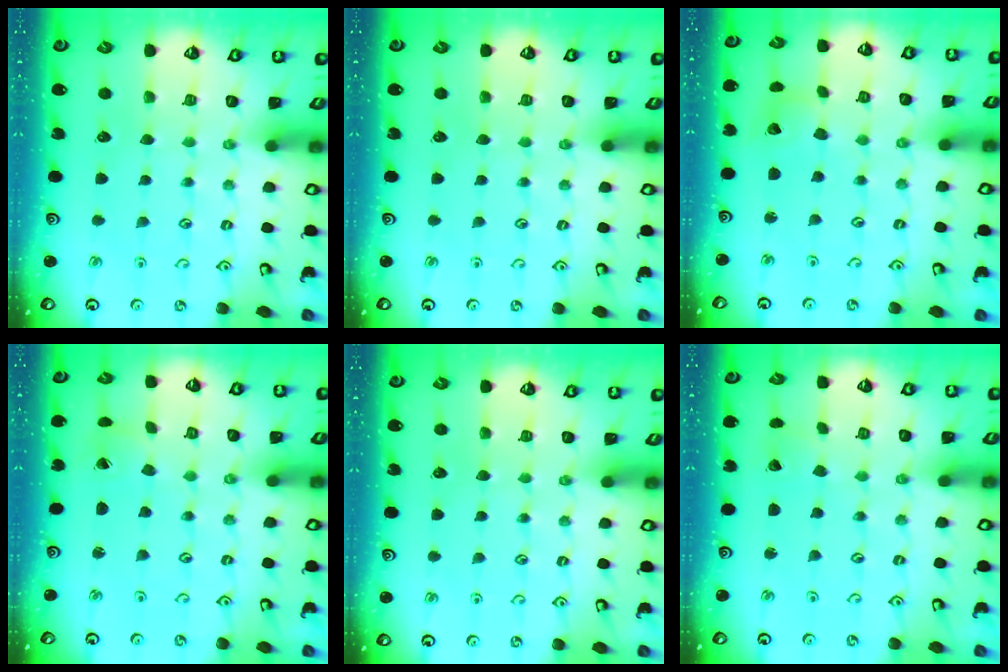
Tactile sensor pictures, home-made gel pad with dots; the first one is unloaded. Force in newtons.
{"total": 0.0}
{"total": 5.3, "press": 5.2, "slide": 0.6}
{"total": 0.8, "press": 0.8, "slide": 0.0}
{"total": 0.0}
{"total": 2.0, "press": 2.0, "slide": 0.2}